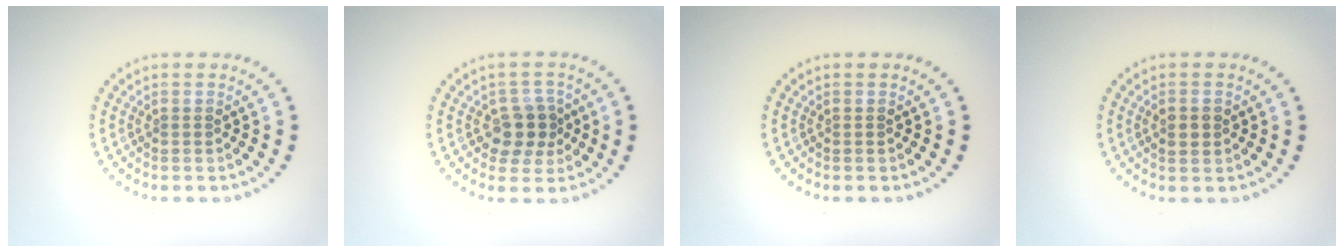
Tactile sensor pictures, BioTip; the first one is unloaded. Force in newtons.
{"total": 3.5, "press": 3.2, "slide": 1.3}
{"total": 0.0}
{"total": 1.5, "press": 1.5, "slide": 0.0}